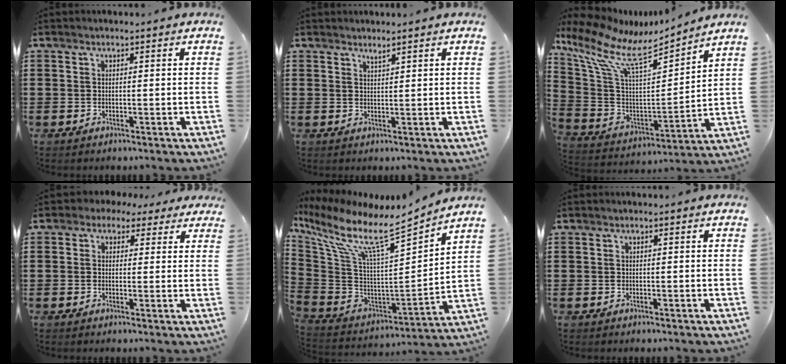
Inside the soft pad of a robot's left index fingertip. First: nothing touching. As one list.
[{"total": 2.1, "force": [2.0, -0.3, 0.4], "torque": [-0.011, -0.002, 0.038]}, {"total": 9.4, "force": [7.1, 2.5, 5.6], "torque": [-0.147, -0.058, 0.114]}, {"total": 2.3, "force": [1.3, 1.7, 0.7], "torque": [-0.024, 0.010, 0.021]}, {"total": 10.2, "force": [7.1, 1.5, 7.1], "torque": [-0.161, -0.058, 0.114]}, {"total": 0.0}]